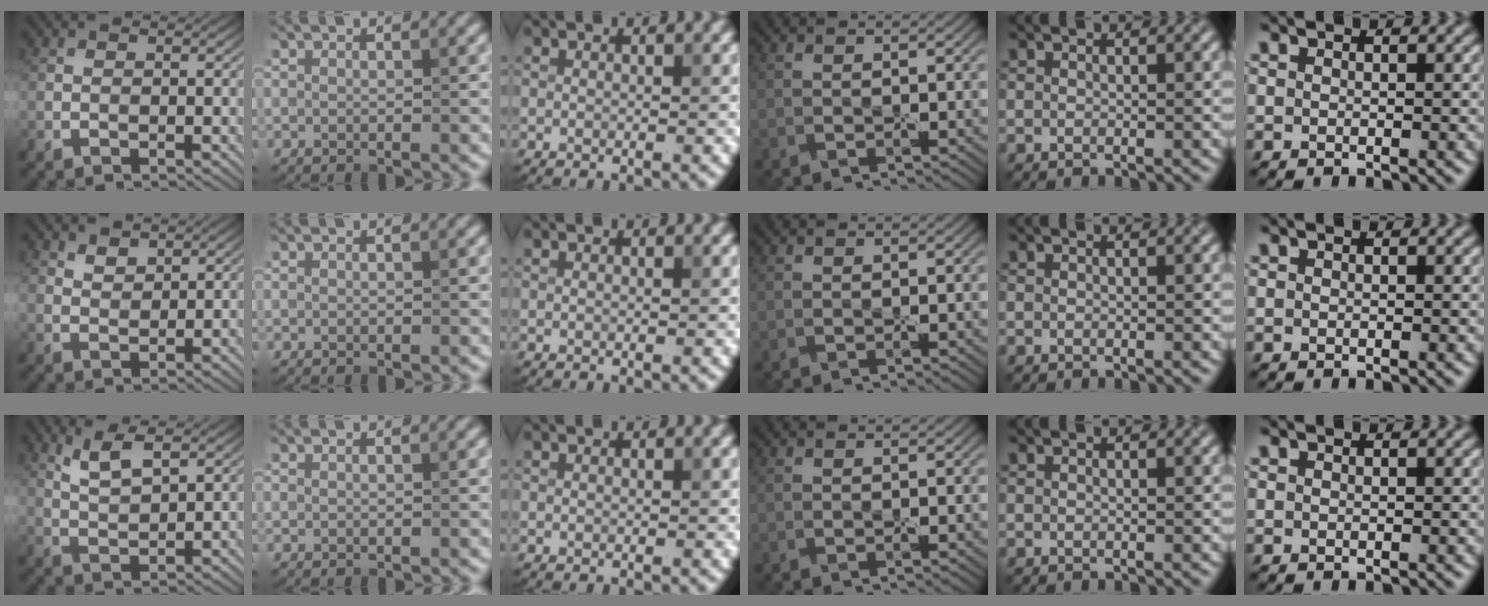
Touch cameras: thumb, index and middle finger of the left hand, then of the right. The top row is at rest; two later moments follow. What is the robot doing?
{"motion": "peel", "object": "bandage"}